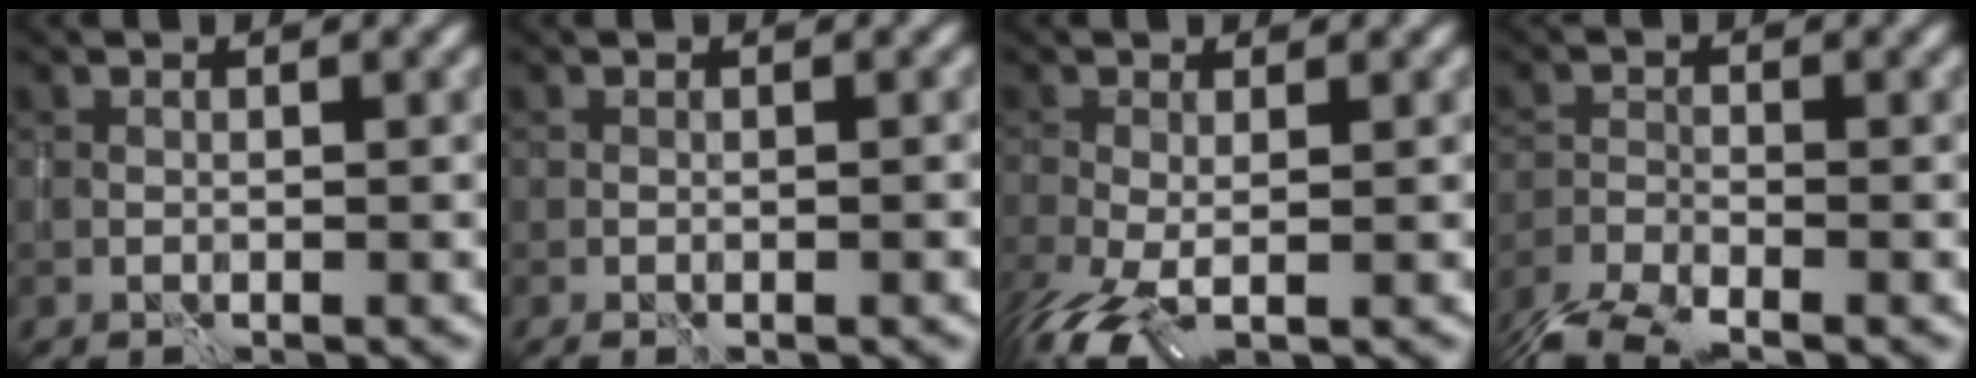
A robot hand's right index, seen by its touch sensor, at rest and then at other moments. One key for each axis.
{"total": 1.0, "fx": -0.4, "fy": 0.4, "fz": 0.9, "tx": -0.004, "ty": 0.008, "tz": -0.003}
{"total": 4.2, "fx": -1.9, "fy": 1.7, "fz": 3.3, "tx": -0.078, "ty": -0.016, "tz": -0.040}
{"total": 4.3, "fx": -3.6, "fy": 1.3, "fz": 2.0, "tx": -0.035, "ty": -0.016, "tz": -0.077}